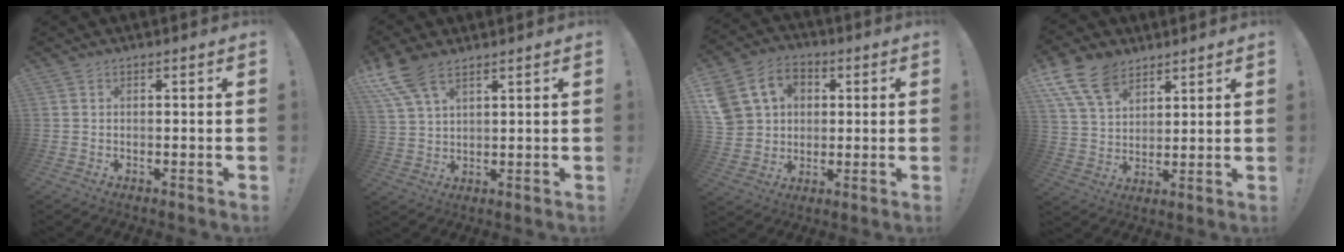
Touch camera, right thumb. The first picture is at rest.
{"total": 9.7, "force": [6.4, 4.4, 5.8], "torque": [-0.118, -0.015, 0.128]}
{"total": 14.7, "force": [4.0, 12.4, 6.8], "torque": [-0.114, -0.004, 0.085]}
{"total": 13.5, "force": [8.6, 8.2, 6.4], "torque": [-0.121, -0.039, 0.168]}